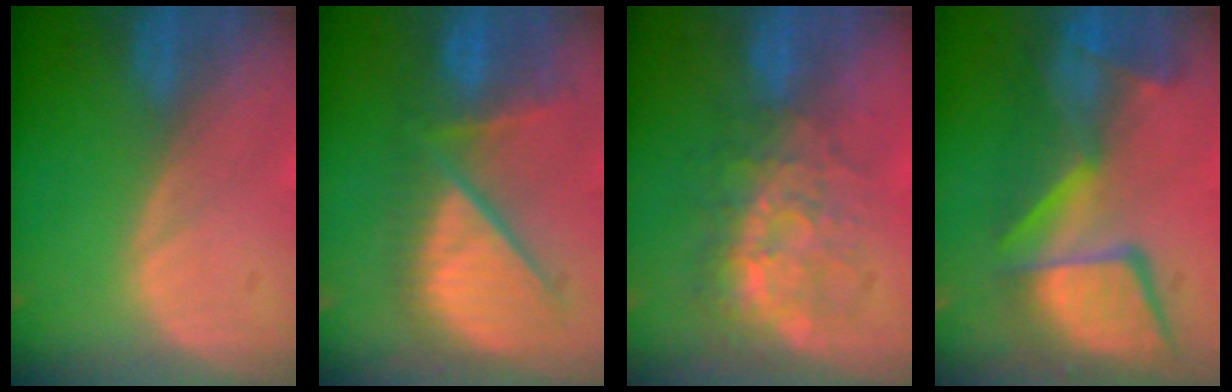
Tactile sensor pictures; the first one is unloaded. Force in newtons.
{"total": 10.3, "press": 9.6, "slide": 3.7}
{"total": 8.8, "press": 7.5, "slide": 4.7}
{"total": 12.2, "press": 11.1, "slide": 5.1}